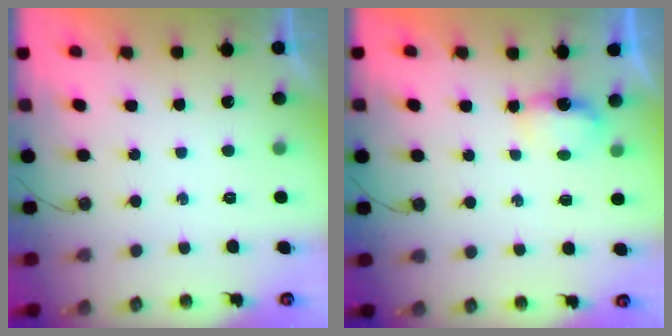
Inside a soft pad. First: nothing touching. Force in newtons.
{"total": 3.9, "press": 3.9, "slide": 0.4}